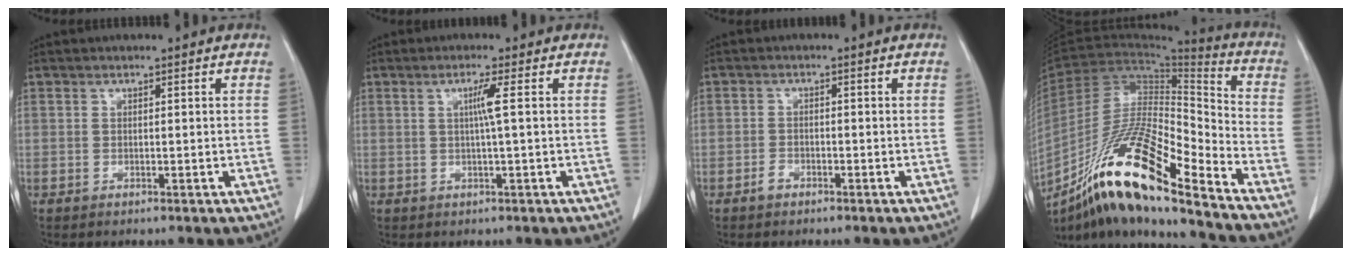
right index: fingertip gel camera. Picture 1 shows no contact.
{"total": 2.6, "force": [0.4, -0.8, 2.5], "torque": [-0.048, 0.000, 0.009]}
{"total": 1.4, "force": [-0.9, 1.0, 0.5], "torque": [-0.008, 0.005, -0.014]}
{"total": 20.2, "force": [-13.8, 2.3, 14.6], "torque": [-0.284, -0.018, -0.248]}